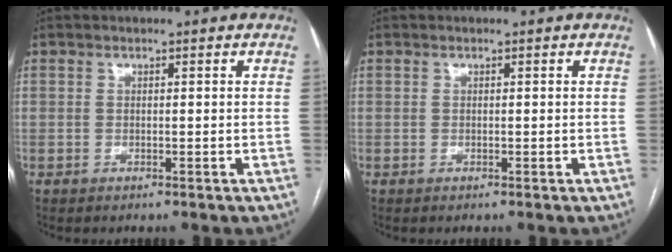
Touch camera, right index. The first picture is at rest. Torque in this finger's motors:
{"motor_torque": [0.00, 0.00, 0.00, 0.01]}